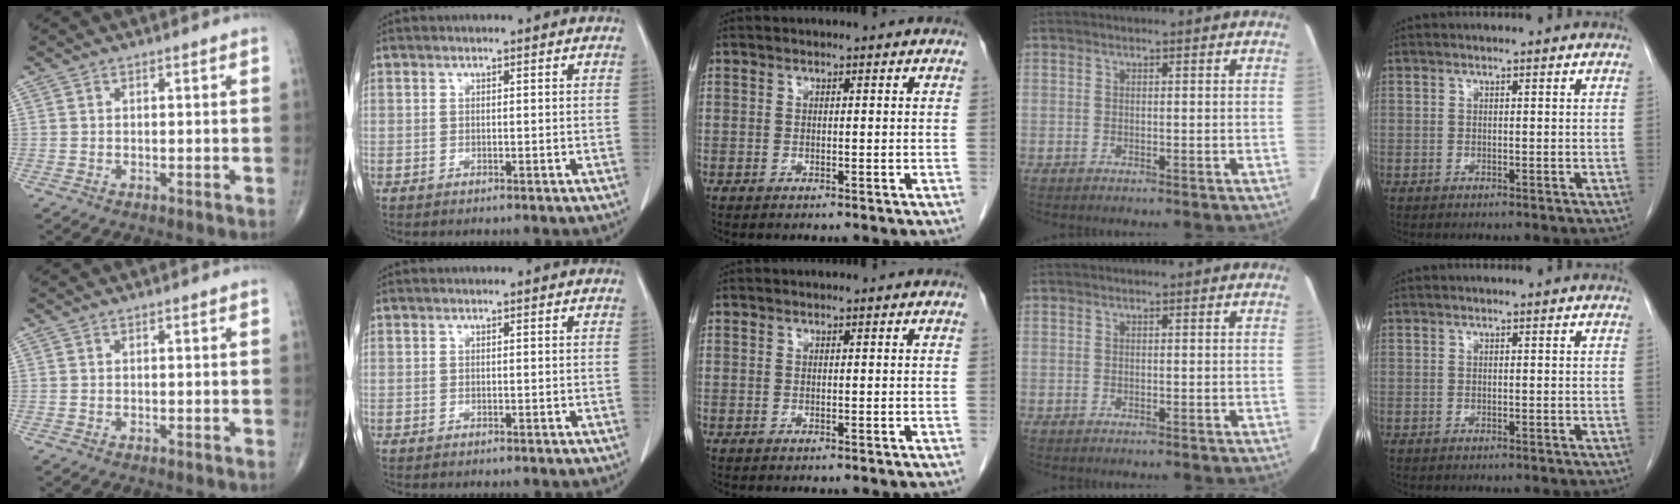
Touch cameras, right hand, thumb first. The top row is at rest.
{}